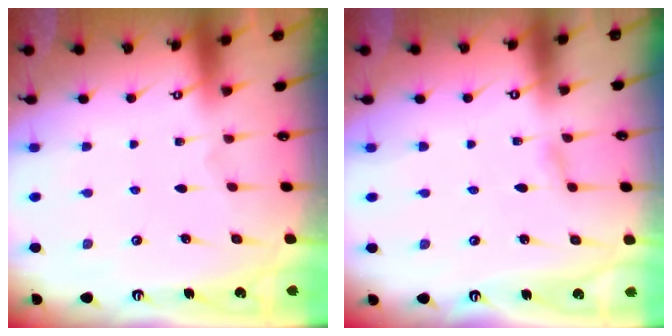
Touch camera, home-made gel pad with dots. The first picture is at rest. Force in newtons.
{"total": 1.6, "press": 1.6, "slide": 0.1}